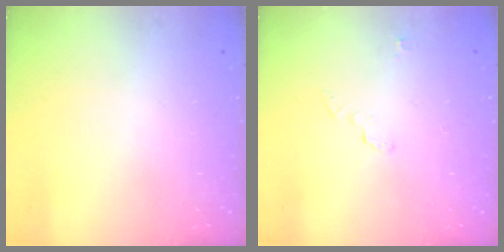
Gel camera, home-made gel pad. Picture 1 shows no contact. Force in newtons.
{"total": 3.3, "press": 3.3, "slide": 0.3}